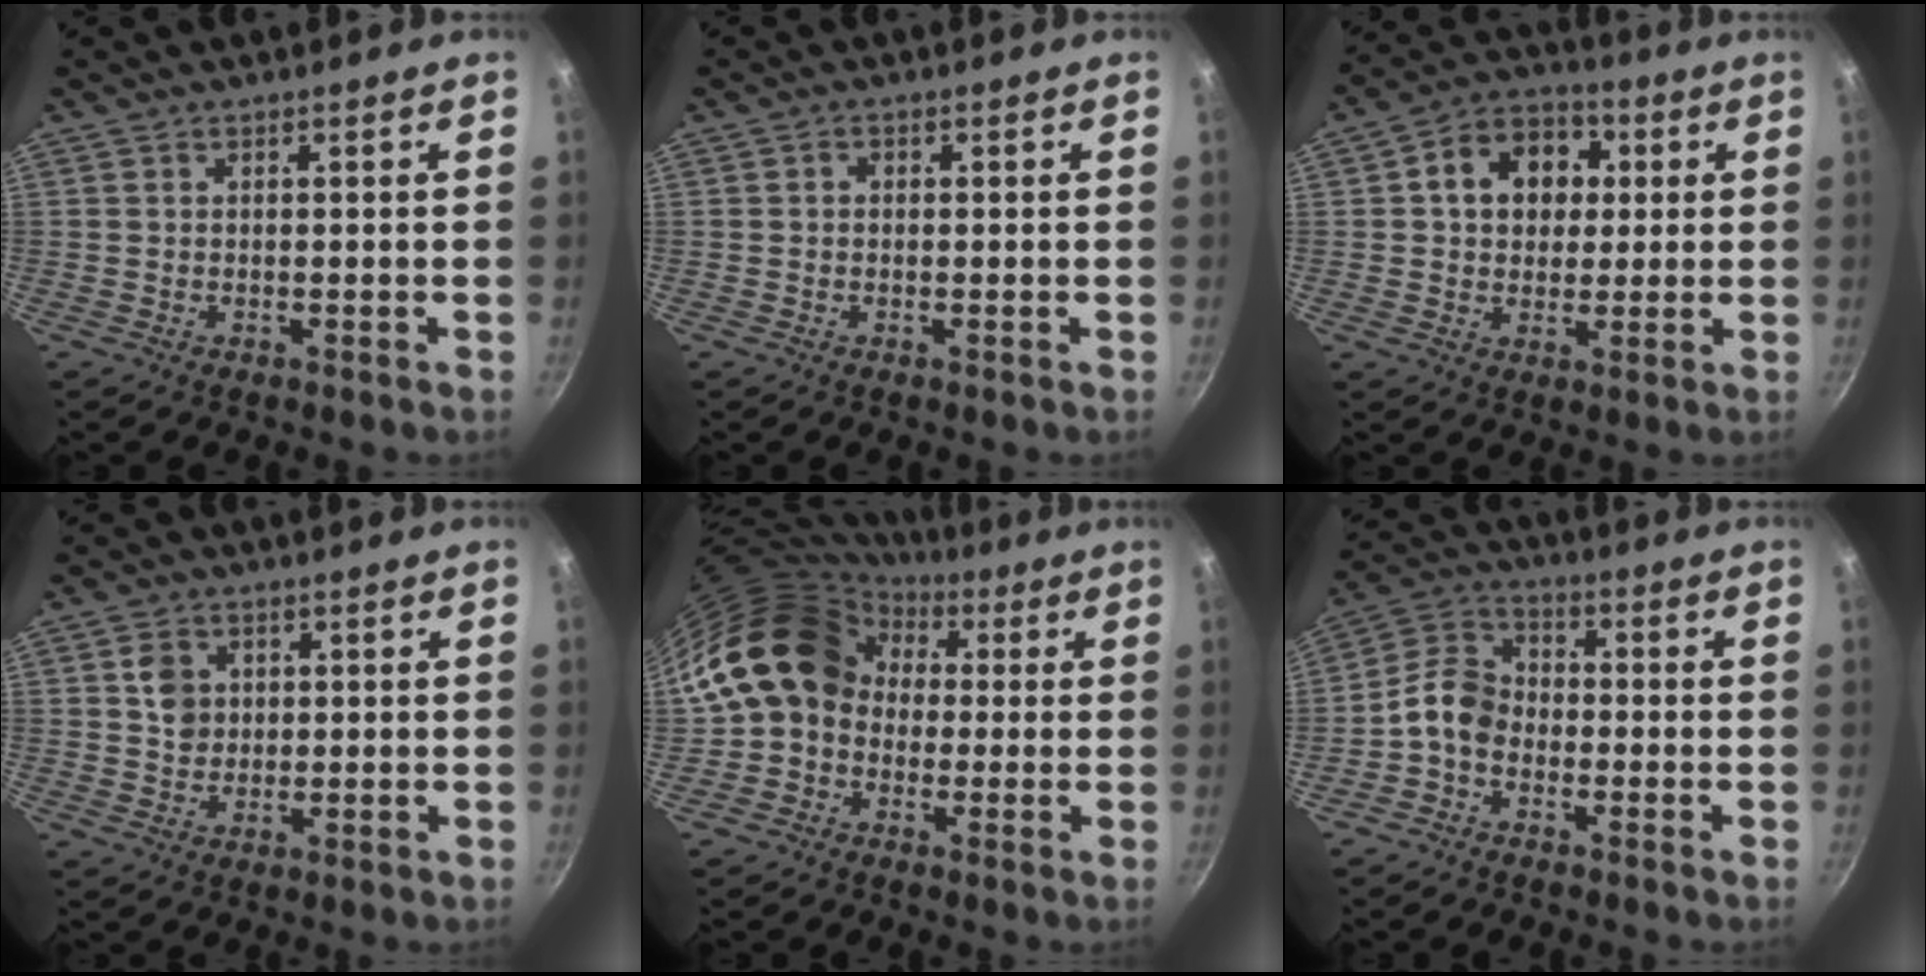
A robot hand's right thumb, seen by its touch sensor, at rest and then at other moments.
{"total": 1.1, "force": [0.1, 0.9, 0.5], "torque": [-0.007, 0.007, -0.001]}
{"total": 12.2, "force": [2.6, 9.6, 7.0], "torque": [-0.076, 0.016, 0.027]}
{"total": 4.9, "force": [1.1, 4.1, 2.4], "torque": [-0.023, 0.001, 0.018]}
{"total": 13.5, "force": [1.7, 11.3, 7.2], "torque": [-0.090, 0.029, 0.010]}
{"total": 7.6, "force": [-2.5, 5.5, 4.5], "torque": [-0.075, 0.038, -0.071]}